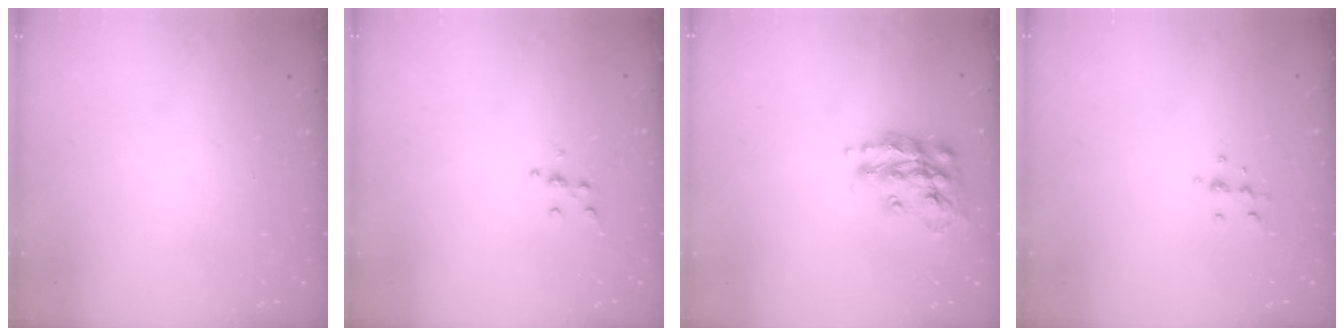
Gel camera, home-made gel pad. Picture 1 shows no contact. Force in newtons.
{"total": 4.5, "press": 4.5, "slide": 0.5}
{"total": 16.0, "press": 16.0, "slide": 1.2}
{"total": 6.2, "press": 6.1, "slide": 0.8}